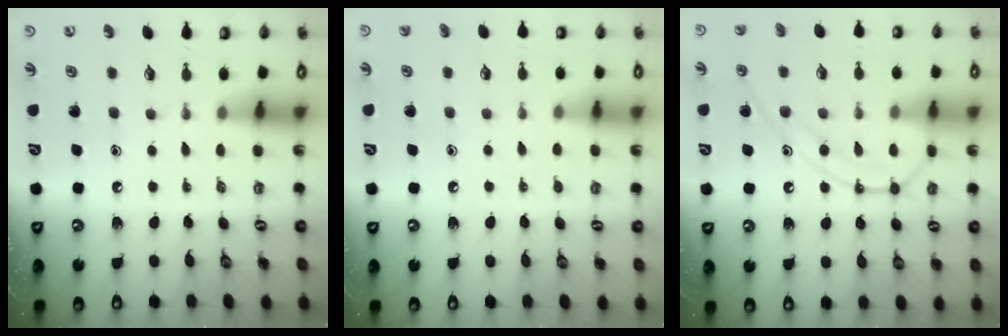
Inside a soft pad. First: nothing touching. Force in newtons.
{"total": 4.3, "press": 4.3, "slide": 0.5}
{"total": 13.2, "press": 13.2, "slide": 1.2}